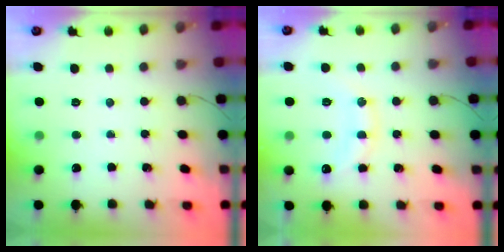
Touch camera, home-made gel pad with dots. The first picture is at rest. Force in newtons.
{"total": 13.2, "press": 13.2, "slide": 0.8}